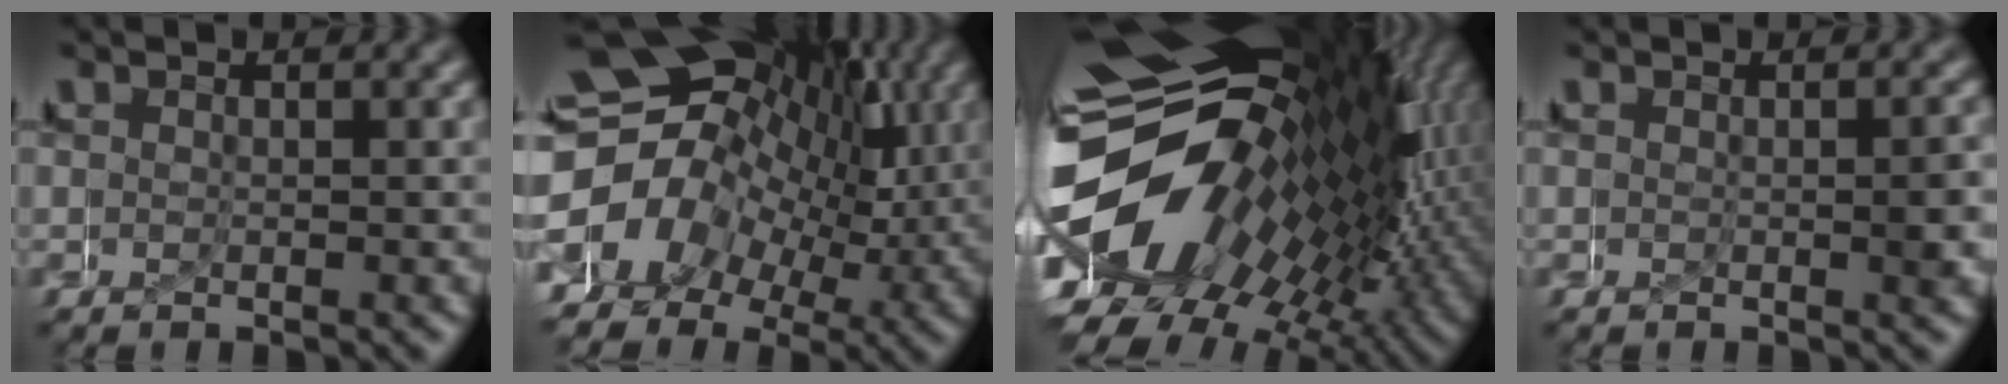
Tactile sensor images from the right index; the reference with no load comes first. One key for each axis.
{"total": 18.8, "fx": 2.3, "fy": 14.4, "fz": 12.0, "tx": -0.202, "ty": -0.001, "tz": 0.008}
{"total": 27.1, "fx": 0.6, "fy": 16.6, "fz": 21.3, "tx": -0.299, "ty": 0.003, "tz": -0.013}
{"total": 0.8, "fx": -0.2, "fy": -0.1, "fz": 0.7, "tx": -0.010, "ty": -0.002, "tz": -0.001}